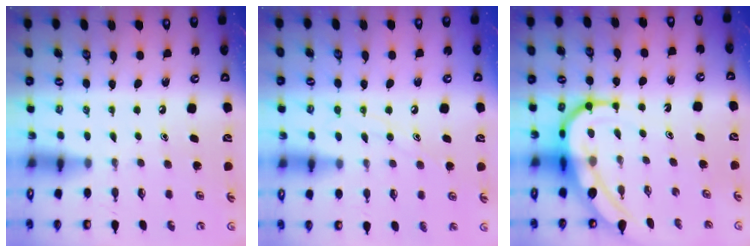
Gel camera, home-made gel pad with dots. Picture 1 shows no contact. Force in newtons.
{"total": 8.4, "press": 8.4, "slide": 0.7}
{"total": 11.1, "press": 11.0, "slide": 1.2}